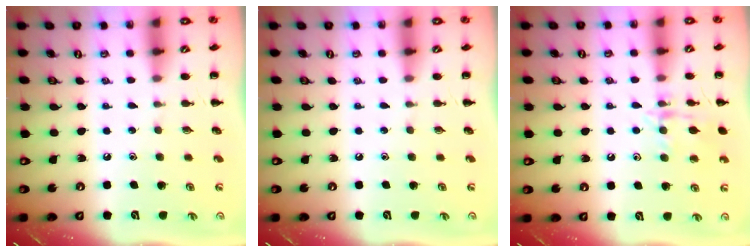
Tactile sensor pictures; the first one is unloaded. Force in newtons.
{"total": 0.0}
{"total": 11.2, "press": 11.1, "slide": 0.7}